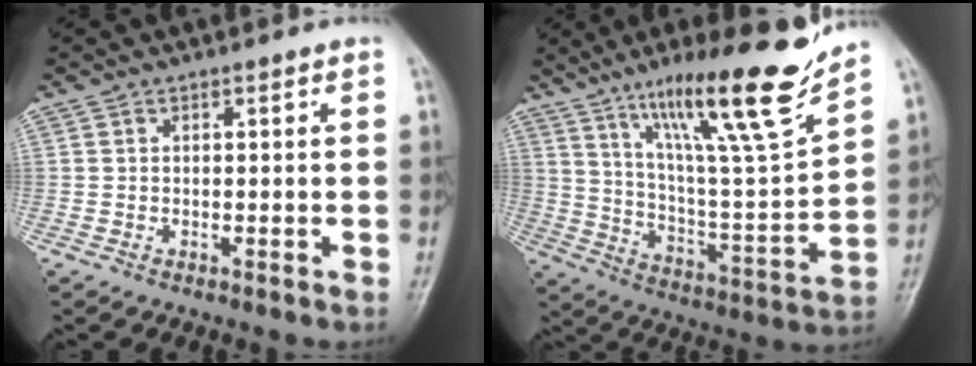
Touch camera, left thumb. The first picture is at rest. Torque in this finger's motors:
{"motor_torque": [0.25, 0.23, 1.42, -1.35, 0.29]}